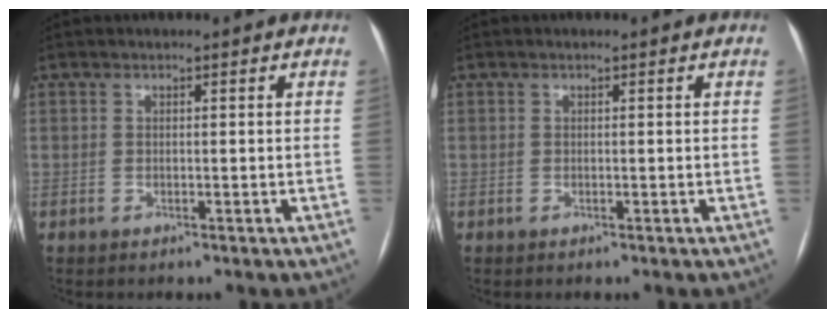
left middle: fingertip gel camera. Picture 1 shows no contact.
{"total": 0.0}